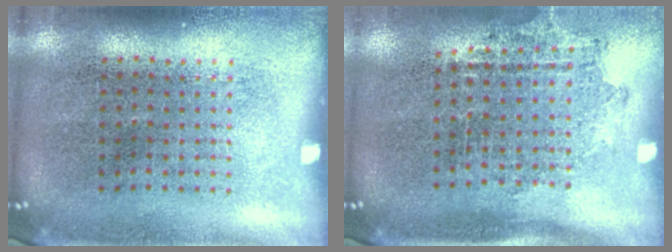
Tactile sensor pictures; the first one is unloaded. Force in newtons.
{"total": 1.3, "press": 1.0, "slide": 0.9}